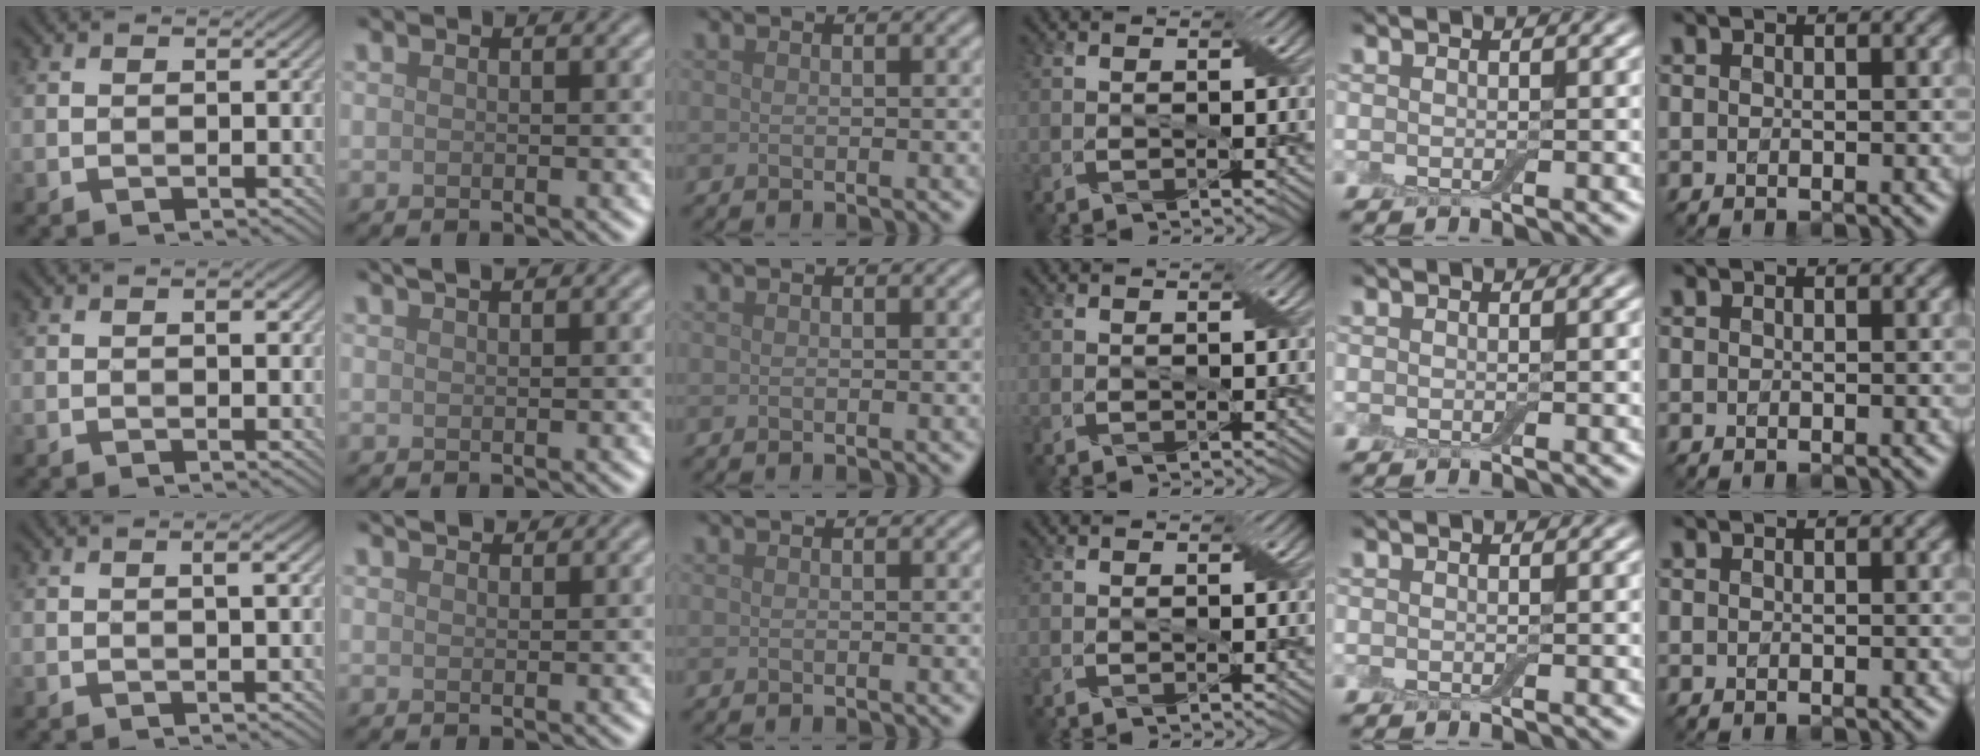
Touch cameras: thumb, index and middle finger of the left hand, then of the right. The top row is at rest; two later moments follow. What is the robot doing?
{"motion": "fold", "object": "bandage"}